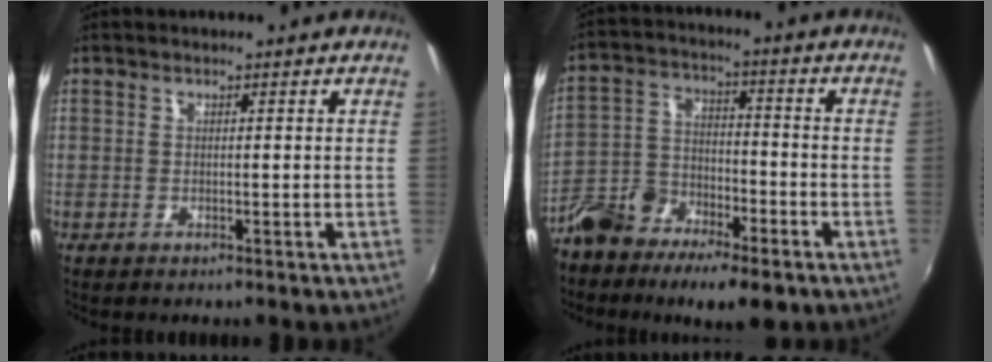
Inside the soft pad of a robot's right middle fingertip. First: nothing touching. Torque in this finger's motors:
{"motor_torque": [1.07, -1.07, 0.14, 0.07]}